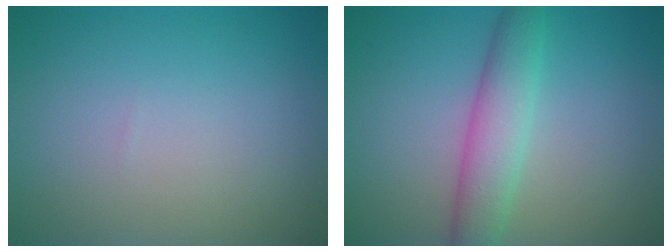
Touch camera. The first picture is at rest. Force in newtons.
{"total": 4.1, "press": 4.1, "slide": 0.1}